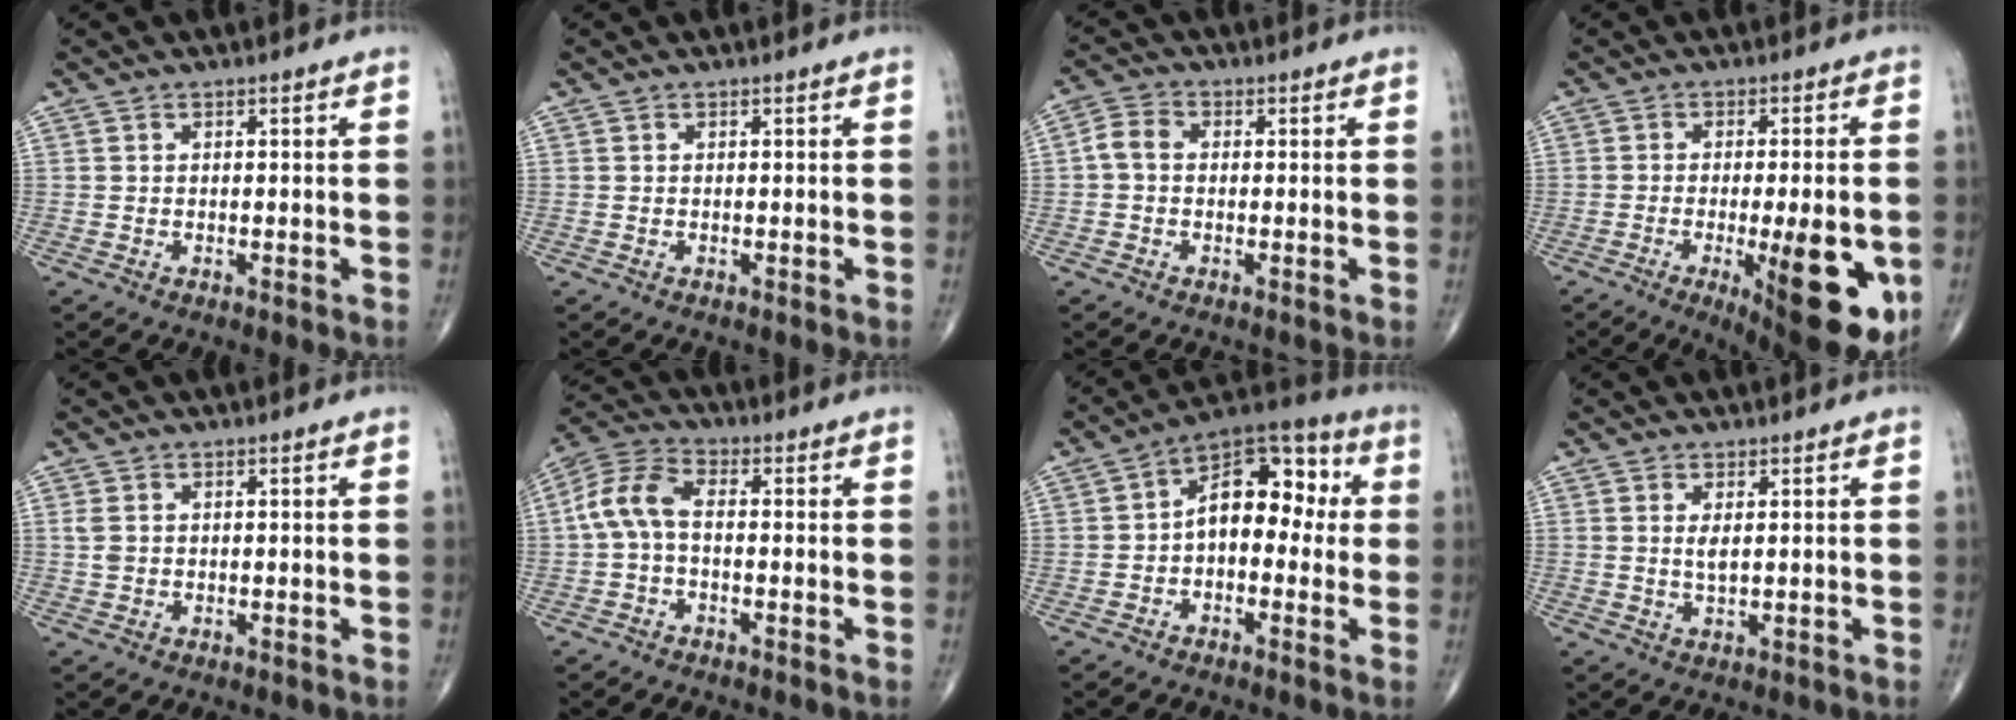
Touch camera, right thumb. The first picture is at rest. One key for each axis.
{"total": 0.0}
{"total": 3.9, "fx": 0.0, "fy": 2.9, "fz": 2.6, "tx": -0.046, "ty": 0.014, "tz": -0.009}
{"total": 17.6, "fx": -4.7, "fy": 5.3, "fz": 16.1, "tx": -0.185, "ty": -0.011, "tz": -0.046}
{"total": 1.7, "fx": 0.3, "fy": 1.2, "fz": 1.2, "tx": -0.033, "ty": 0.000, "tz": 0.009}
{"total": 7.7, "fx": -0.5, "fy": 4.2, "fz": 6.4, "tx": -0.136, "ty": 0.027, "tz": -0.022}
{"total": 12.7, "fx": 0.6, "fy": 7.8, "fz": 10.0, "tx": -0.113, "ty": 0.041, "tz": -0.008}
{"total": 2.2, "fx": 0.6, "fy": 0.7, "fz": 2.0, "tx": -0.040, "ty": -0.009, "tz": 0.016}